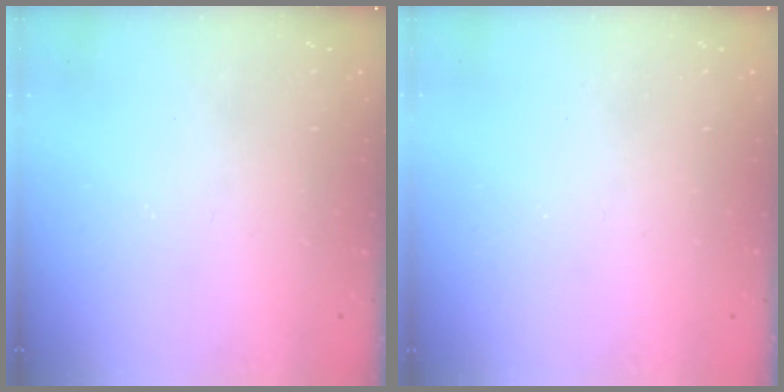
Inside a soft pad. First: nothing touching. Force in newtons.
{"total": 0.0}